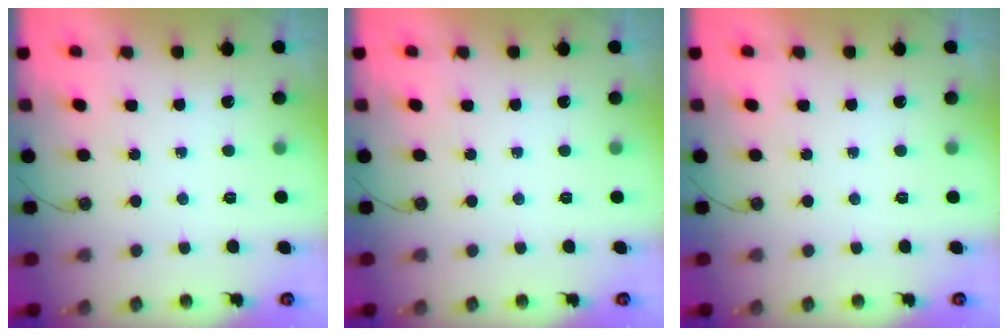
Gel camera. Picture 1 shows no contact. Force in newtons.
{"total": 0.0}
{"total": 0.0}